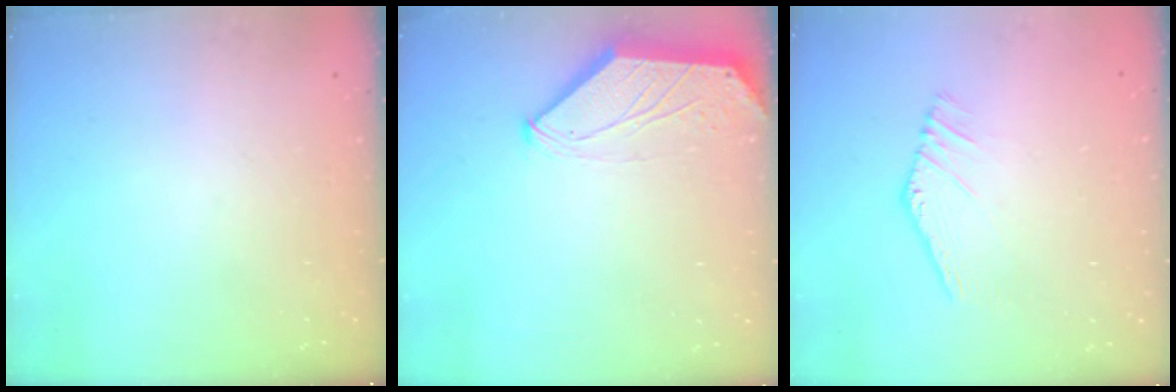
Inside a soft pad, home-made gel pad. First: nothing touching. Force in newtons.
{"total": 0.0}
{"total": 1.8, "press": 1.7, "slide": 0.2}